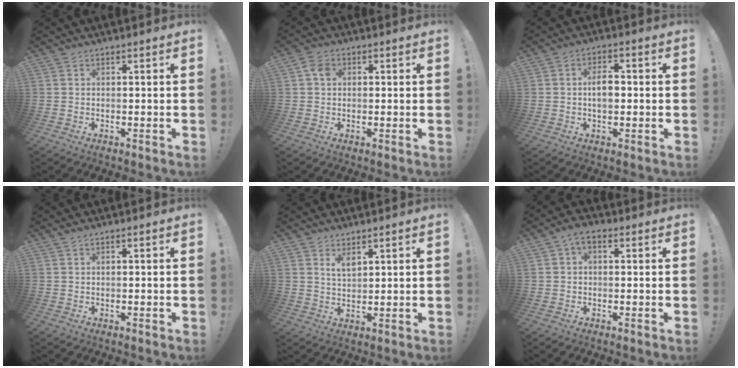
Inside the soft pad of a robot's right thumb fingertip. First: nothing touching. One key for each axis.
{"total": 3.8, "fx": 0.8, "fy": 2.8, "fz": 2.4, "tx": -0.031, "ty": 0.005, "tz": 0.013}
{"total": 5.7, "fx": 0.1, "fy": 3.3, "fz": 4.7, "tx": -0.070, "ty": 0.005, "tz": -0.005}
{"total": 0.9, "fx": 0.8, "fy": 0.1, "fz": 0.3, "tx": -0.006, "ty": 0.000, "tz": 0.016}
{"total": 3.9, "fx": 2.9, "fy": 1.7, "fz": 2.0, "tx": -0.025, "ty": -0.021, "tz": 0.049}
{"total": 3.8, "fx": 0.7, "fy": 2.3, "fz": 3.0, "tx": -0.046, "ty": 0.004, "tz": 0.012}